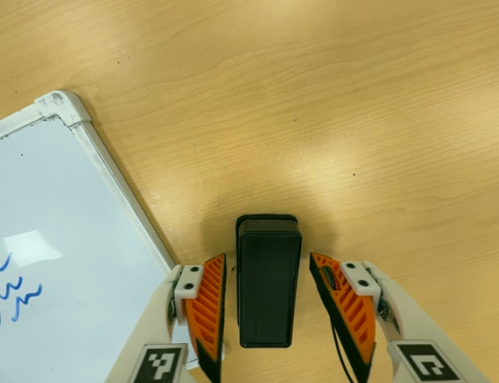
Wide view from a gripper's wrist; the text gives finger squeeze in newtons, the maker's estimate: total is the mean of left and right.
{"total": 0.0}